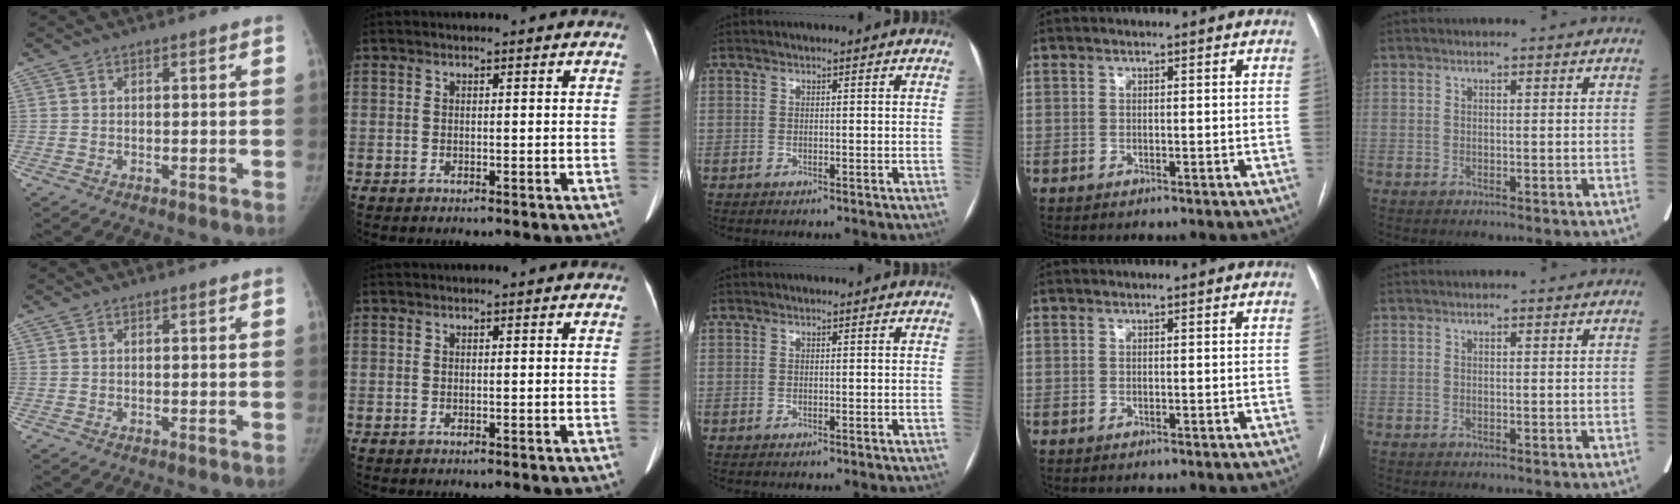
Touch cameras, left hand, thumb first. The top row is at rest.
{}